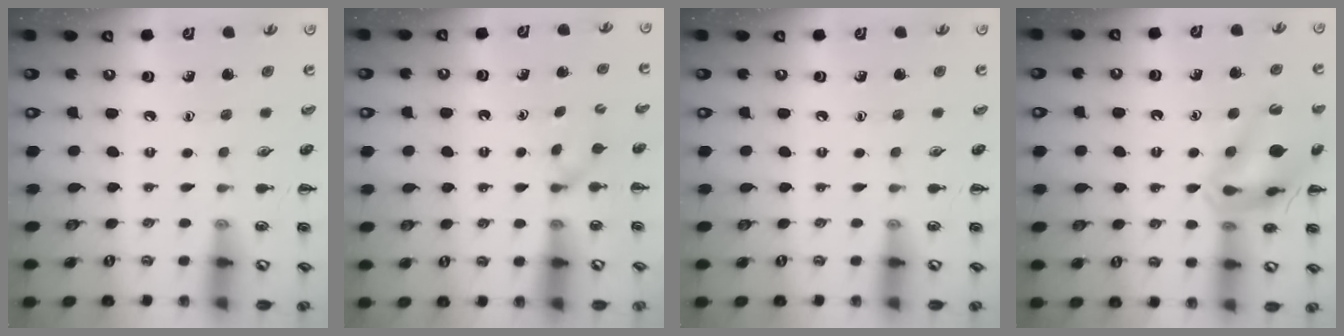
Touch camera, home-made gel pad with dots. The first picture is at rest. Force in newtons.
{"total": 2.3, "press": 2.1, "slide": 0.9}
{"total": 0.0}
{"total": 15.7, "press": 15.6, "slide": 1.9}